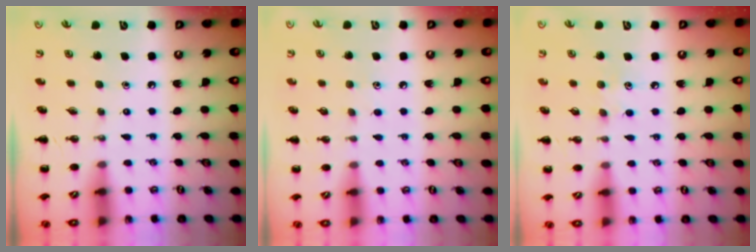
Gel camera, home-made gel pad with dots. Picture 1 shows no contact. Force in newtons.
{"total": 3.6, "press": 3.5, "slide": 0.8}
{"total": 4.8, "press": 4.7, "slide": 1.2}